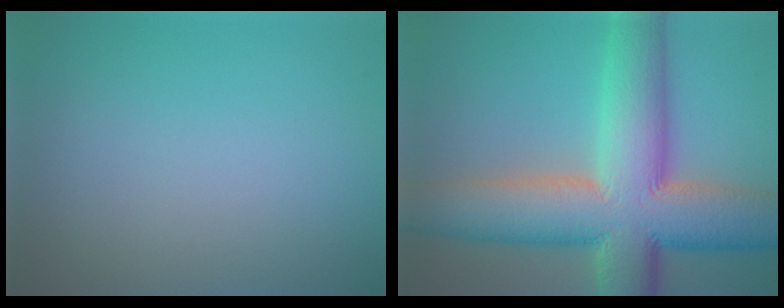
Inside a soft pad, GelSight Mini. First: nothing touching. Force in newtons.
{"total": 13.7, "press": 13.7, "slide": 0.6}